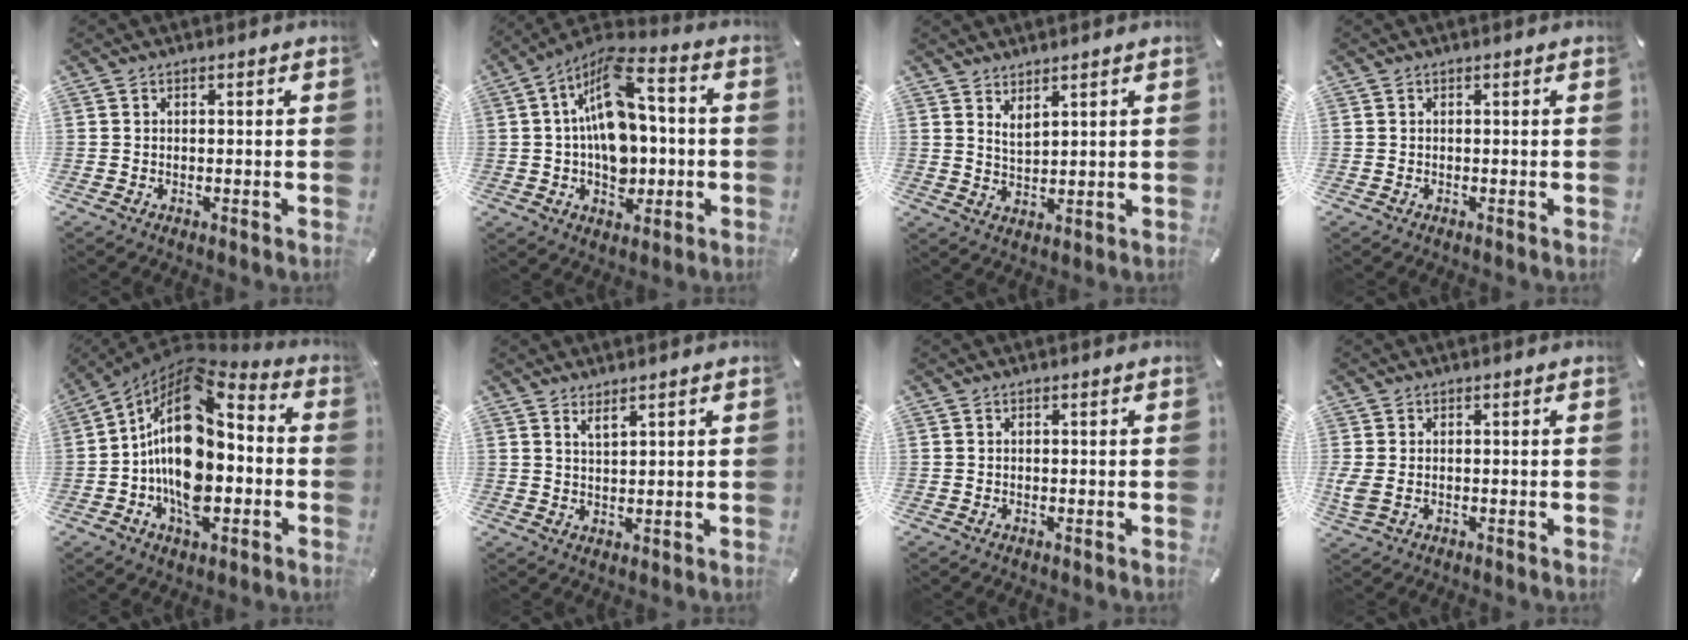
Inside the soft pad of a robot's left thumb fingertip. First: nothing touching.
{"total": 15.2, "force": [0.6, 10.3, 11.2], "torque": [-0.194, -0.005, 0.013]}
{"total": 3.1, "force": [2.8, 0.8, 1.0], "torque": [-0.023, -0.014, 0.053]}
{"total": 0.0}
{"total": 18.7, "force": [-2.0, 12.0, 14.2], "torque": [-0.254, -0.010, -0.033]}
{"total": 2.5, "force": [2.2, 0.5, 1.2], "torque": [-0.024, -0.007, 0.040]}
{"total": 0.0}
{"total": 2.9, "force": [0.0, 1.7, 2.3], "torque": [-0.056, -0.001, -0.002]}